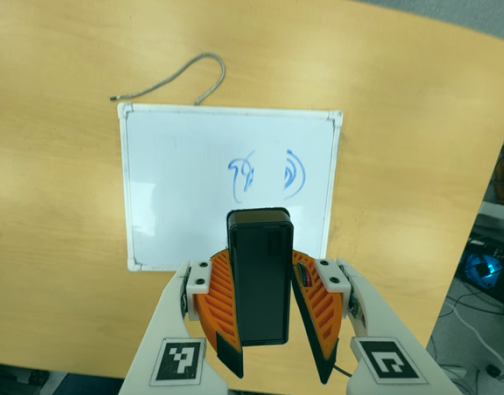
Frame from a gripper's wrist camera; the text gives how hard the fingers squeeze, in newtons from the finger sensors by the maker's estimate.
{"total": 7.1, "left": 7.8, "right": 6.3}